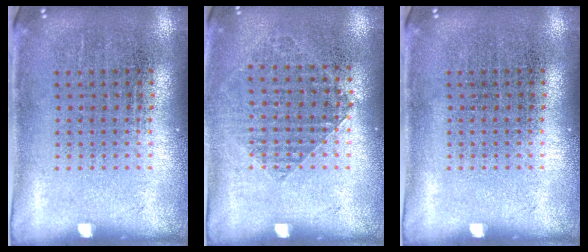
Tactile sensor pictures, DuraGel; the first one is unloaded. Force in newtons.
{"total": 0.9, "press": 0.9, "slide": 0.2}
{"total": 0.0}